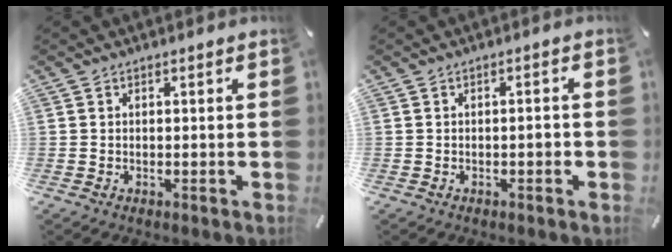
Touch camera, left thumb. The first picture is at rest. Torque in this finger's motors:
{"motor_torque": [0.08, 0.30, 0.10, -0.13, 0.00]}